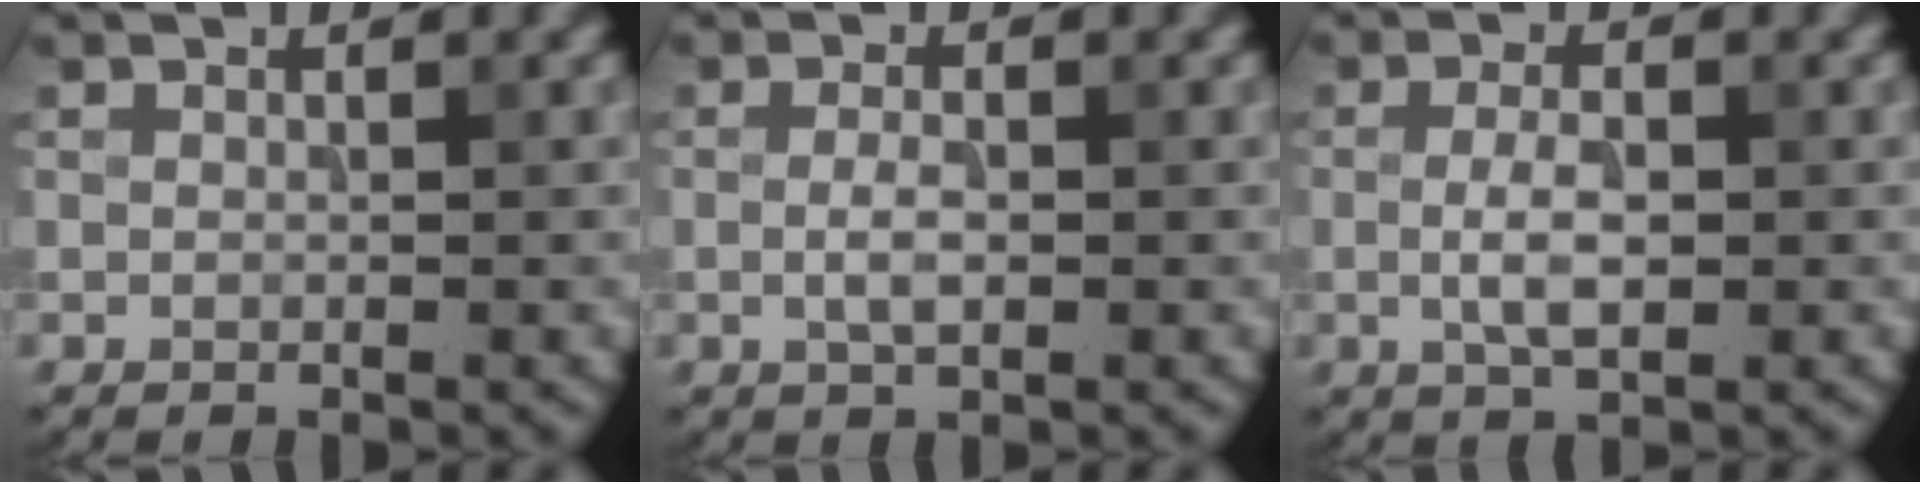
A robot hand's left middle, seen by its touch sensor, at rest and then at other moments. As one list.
[{"total": 2.0, "force": [-0.4, 0.7, 1.8], "torque": [-0.041, 0.000, -0.008]}, {"total": 3.0, "force": [-0.4, 1.2, 2.8], "torque": [-0.061, 0.000, -0.008]}]